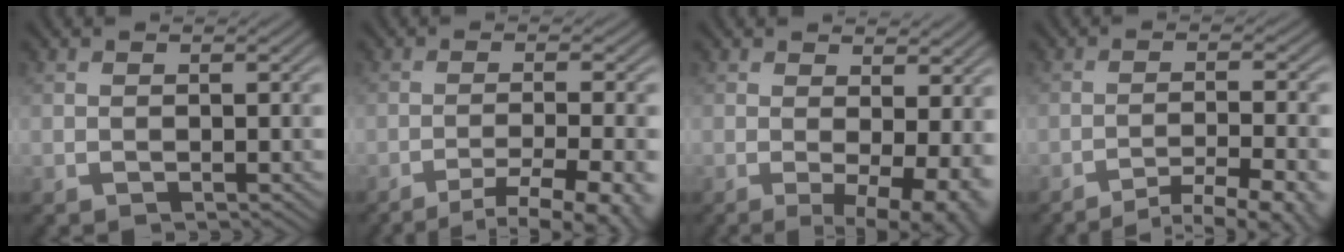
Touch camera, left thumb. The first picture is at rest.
{"total": 8.0, "force": [-5.5, 1.3, 5.7], "torque": [-0.086, -0.004, -0.074]}
{"total": 7.6, "force": [-0.2, 2.6, 7.1], "torque": [-0.094, -0.006, 0.002]}
{"total": 9.3, "force": [-7.5, 1.5, 5.3], "torque": [-0.080, 0.002, -0.092]}